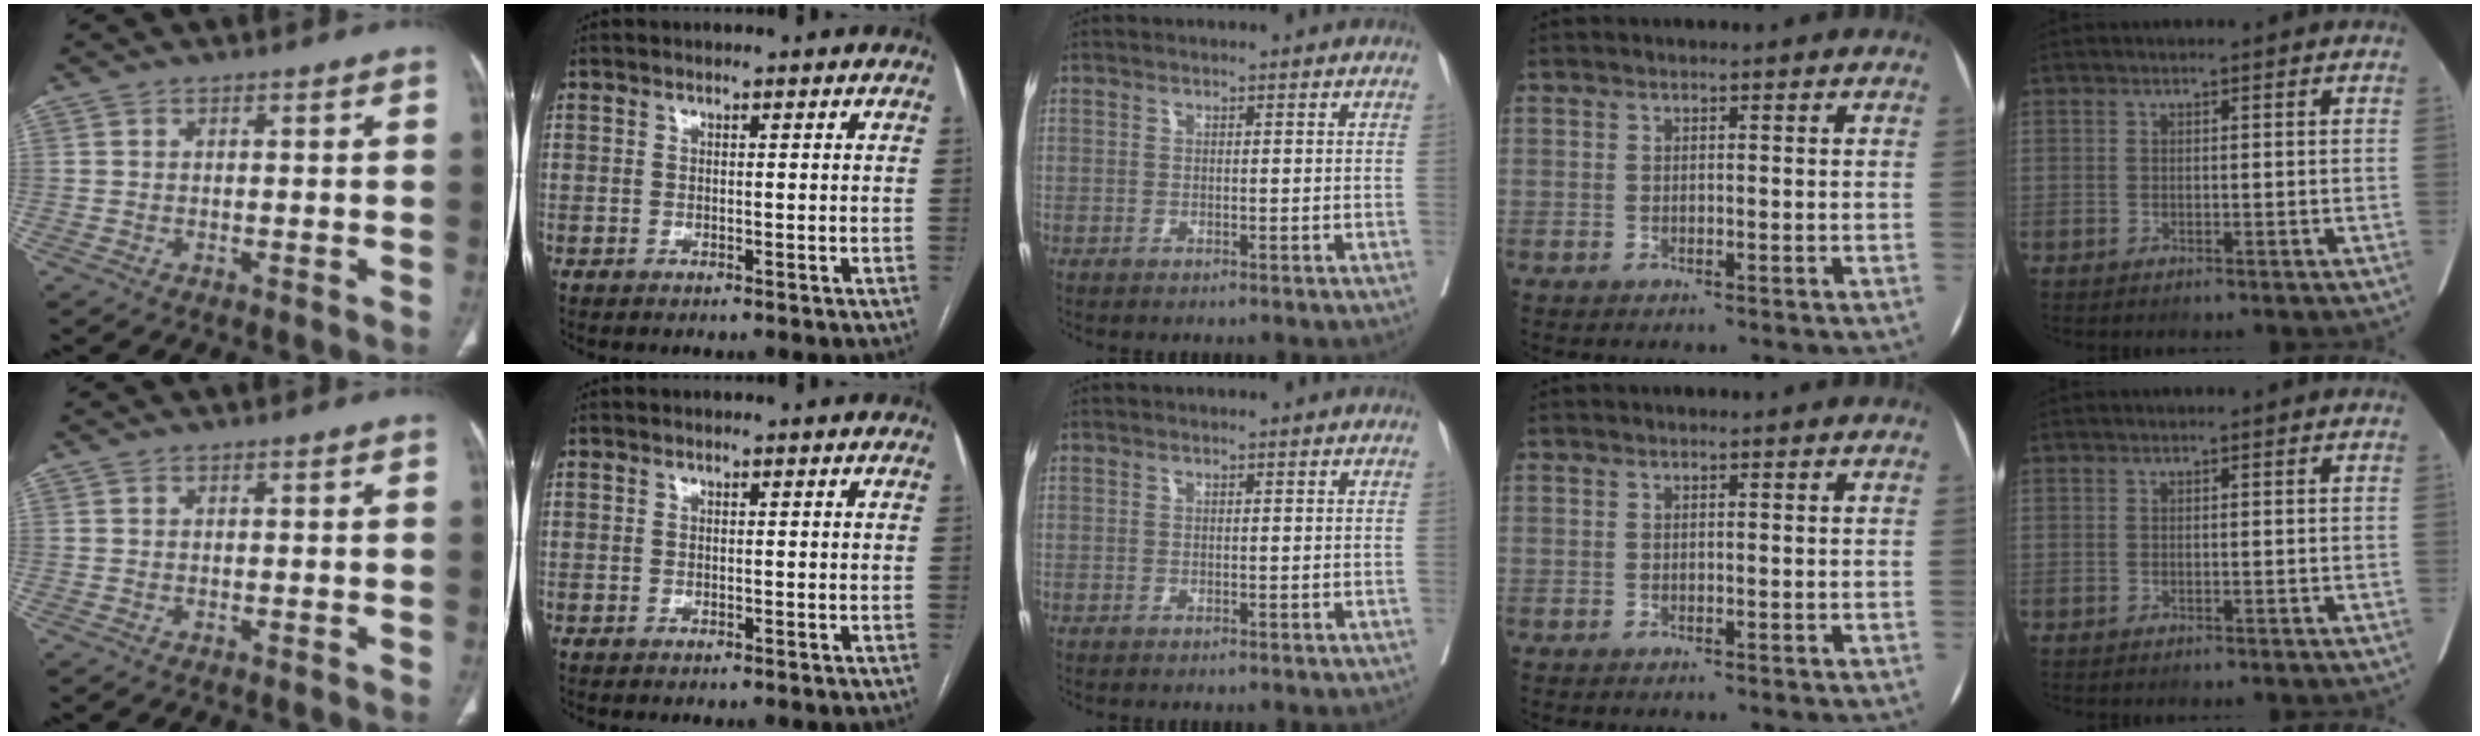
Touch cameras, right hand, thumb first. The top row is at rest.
{}